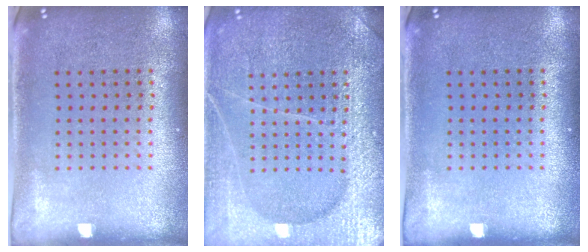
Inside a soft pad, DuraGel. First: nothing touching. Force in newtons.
{"total": 6.6, "press": 6.5, "slide": 0.8}
{"total": 0.0}